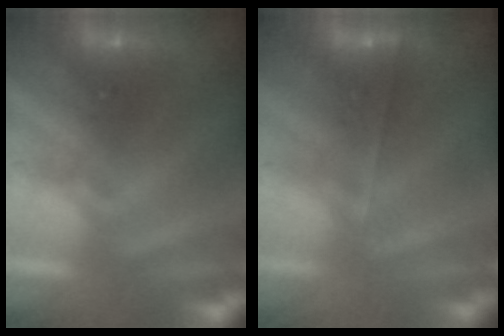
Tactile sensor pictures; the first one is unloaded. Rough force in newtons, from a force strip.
{"total": 1.8}